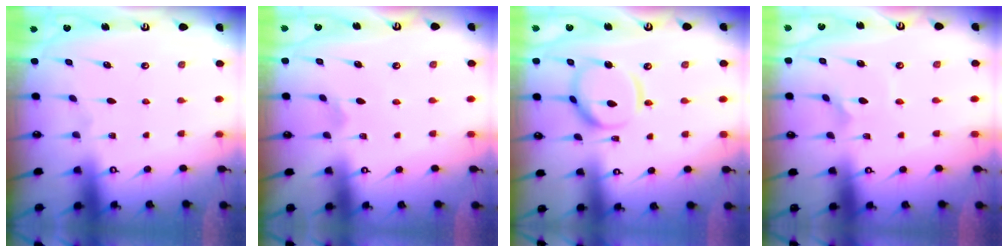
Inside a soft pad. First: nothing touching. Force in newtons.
{"total": 1.9, "press": 1.8, "slide": 0.6}
{"total": 13.1, "press": 13.0, "slide": 1.2}
{"total": 2.7, "press": 2.7, "slide": 0.2}